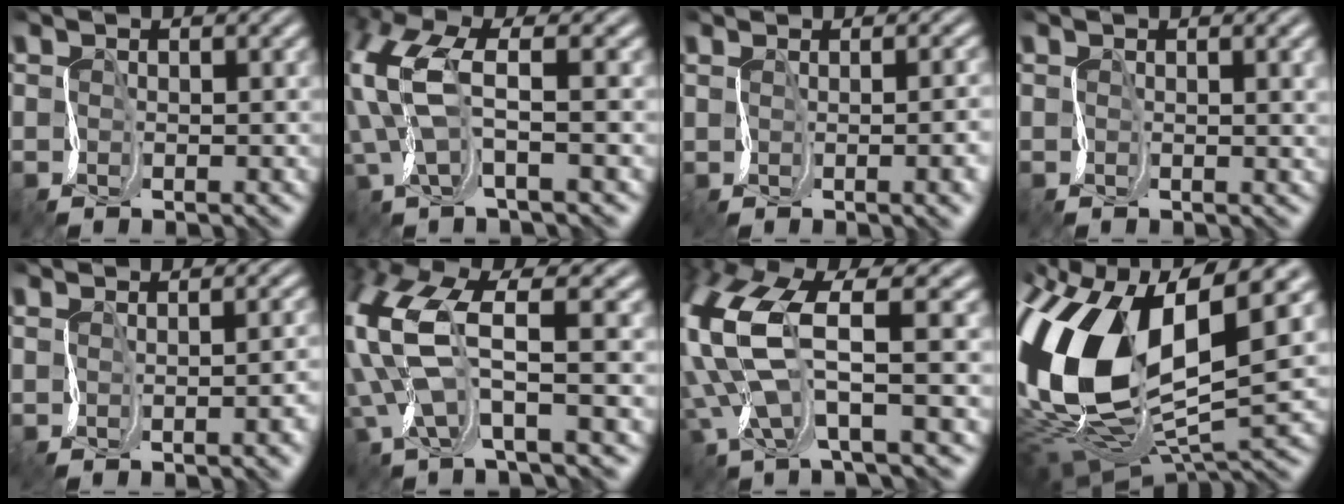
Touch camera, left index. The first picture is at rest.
{"total": 6.2, "force": [1.3, 1.9, 5.8], "torque": [-0.146, 0.012, 0.020]}
{"total": 6.1, "force": [-0.3, 2.6, 5.5], "torque": [-0.029, 0.011, 0.005]}
{"total": 3.3, "force": [1.2, 1.2, 2.8], "torque": [-0.033, 0.011, 0.007]}
{"total": 5.0, "force": [-0.5, 2.4, 4.3], "torque": [-0.008, 0.013, -0.002]}
{"total": 8.9, "force": [0.9, 3.7, 8.1], "torque": [-0.212, -0.003, 0.022]}
{"total": 10.2, "force": [1.0, 4.1, 9.3], "torque": [-0.249, -0.003, 0.029]}
{"total": 15.0, "force": [2.6, 7.8, 12.6], "torque": [-0.305, -0.001, 0.059]}